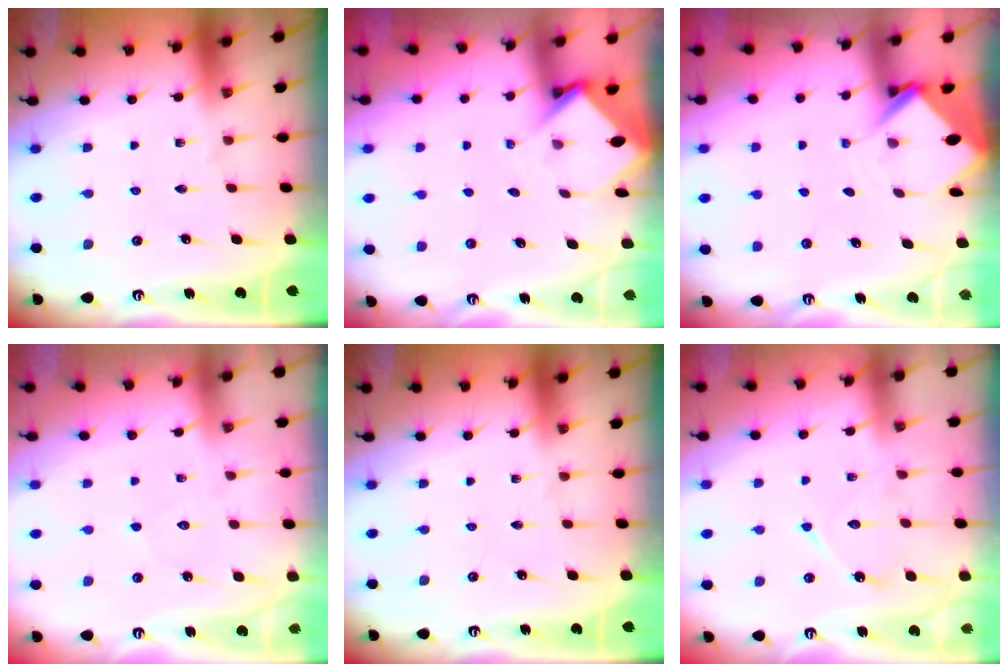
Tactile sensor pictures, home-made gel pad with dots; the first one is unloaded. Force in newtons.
{"total": 3.4, "press": 3.3, "slide": 0.2}
{"total": 3.8, "press": 3.8, "slide": 0.2}
{"total": 3.3, "press": 3.3, "slide": 0.3}
{"total": 0.0}
{"total": 9.3, "press": 9.3, "slide": 0.2}